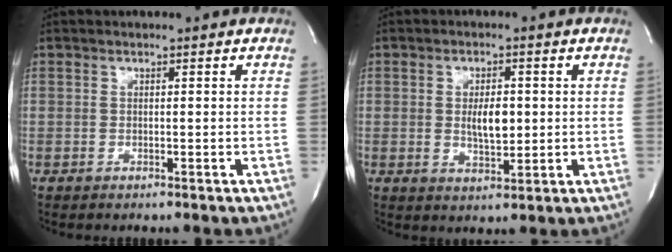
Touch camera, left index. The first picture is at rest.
{"total": 4.7, "force": [0.3, 1.9, 4.3], "torque": [-0.074, -0.005, 0.010]}